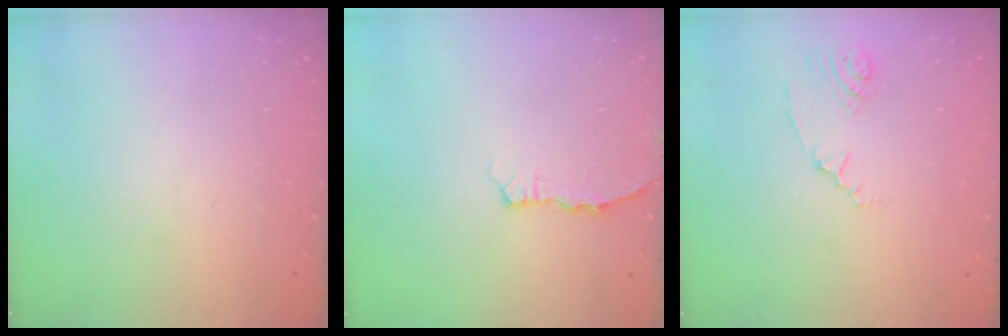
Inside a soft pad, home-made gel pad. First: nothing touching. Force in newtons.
{"total": 2.9, "press": 2.8, "slide": 0.4}
{"total": 2.5, "press": 2.1, "slide": 1.3}